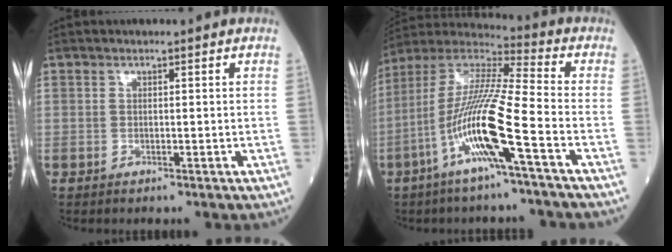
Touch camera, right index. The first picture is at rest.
{"total": 15.5, "force": [-5.7, -0.1, 14.4], "torque": [-0.295, -0.003, -0.116]}